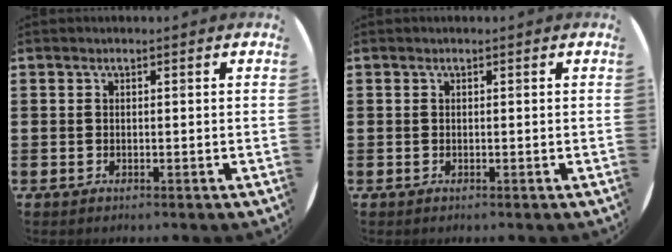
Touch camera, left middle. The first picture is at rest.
{"total": 0.0}